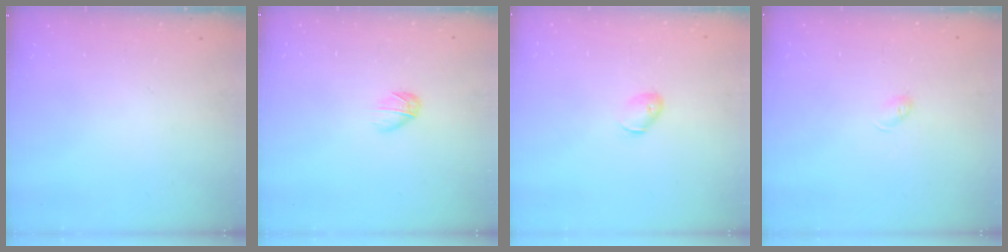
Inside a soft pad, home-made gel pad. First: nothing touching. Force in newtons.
{"total": 2.8, "press": 2.7, "slide": 0.9}
{"total": 4.5, "press": 4.4, "slide": 0.9}
{"total": 3.7, "press": 3.6, "slide": 0.6}